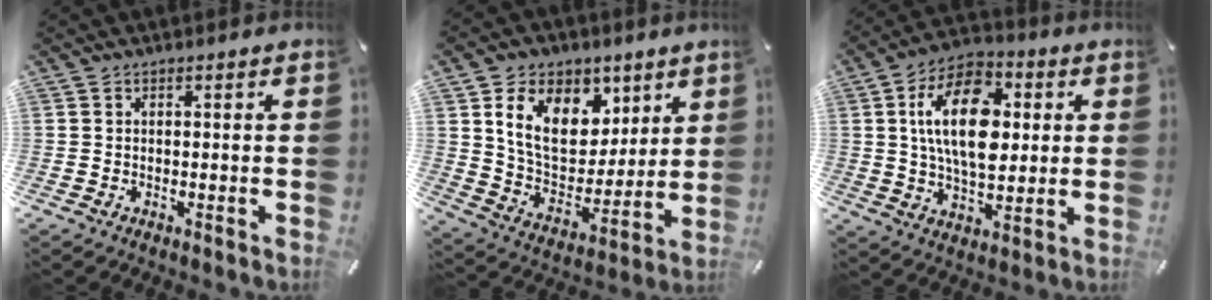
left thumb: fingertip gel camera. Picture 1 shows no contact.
{"total": 15.7, "force": [7.4, 11.4, 7.9], "torque": [-0.138, -0.028, 0.143]}
{"total": 17.7, "force": [2.9, 10.5, 13.9], "torque": [-0.260, 0.008, 0.047]}